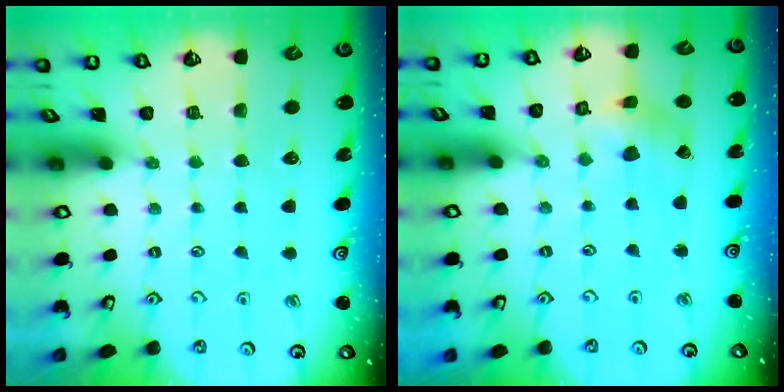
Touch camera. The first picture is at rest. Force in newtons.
{"total": 3.1, "press": 3.0, "slide": 0.4}